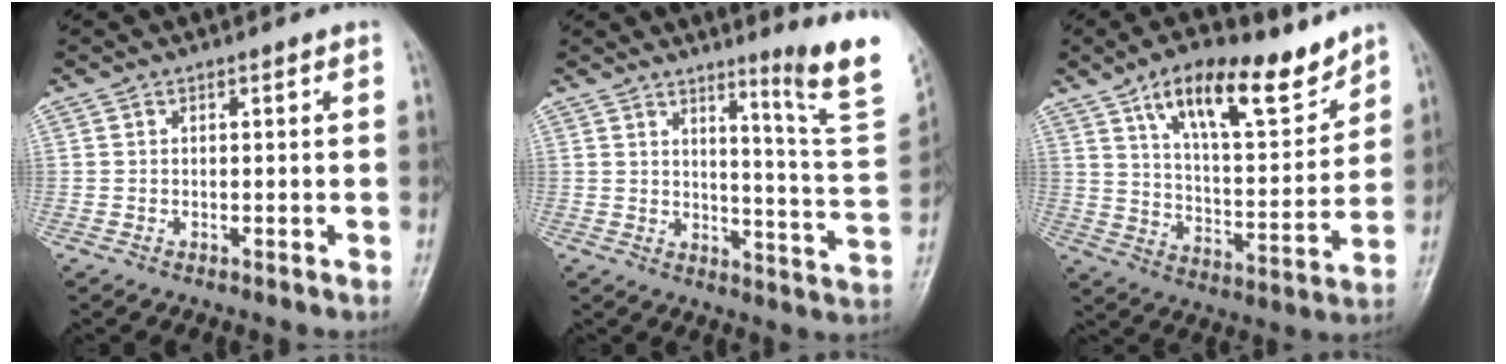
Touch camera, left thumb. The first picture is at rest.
{"total": 14.2, "force": [9.1, -0.1, 11.0], "torque": [-0.134, -0.087, 0.121]}
{"total": 17.6, "force": [11.4, 6.5, 11.7], "torque": [-0.151, -0.060, 0.195]}